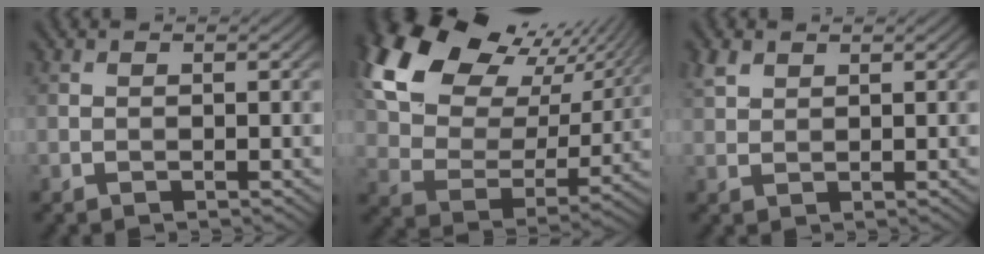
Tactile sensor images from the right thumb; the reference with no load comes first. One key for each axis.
{"total": 22.0, "fx": 11.8, "fy": 13.7, "fz": 12.4, "tx": -0.313, "ty": 0.065, "tz": 0.222}
{"total": 2.3, "fx": 1.5, "fy": 1.3, "fz": 1.1, "tx": -0.029, "ty": 0.005, "tz": 0.035}